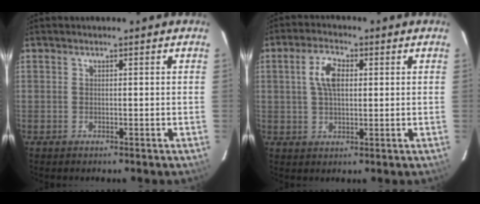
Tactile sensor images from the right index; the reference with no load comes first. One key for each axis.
{"total": 5.9, "fx": 1.3, "fy": 3.1, "fz": 4.9, "tx": -0.091, "ty": 0.013, "tz": 0.026}